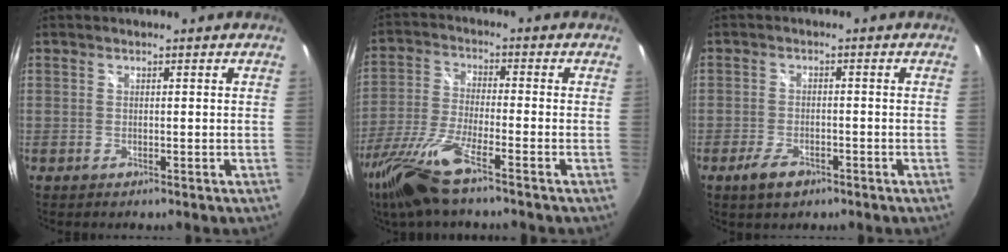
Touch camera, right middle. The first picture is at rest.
{"total": 13.4, "force": [-9.5, 1.7, 9.4], "torque": [-0.207, -0.036, -0.185]}
{"total": 4.5, "force": [-2.8, 2.3, 2.8], "torque": [-0.069, -0.006, -0.047]}